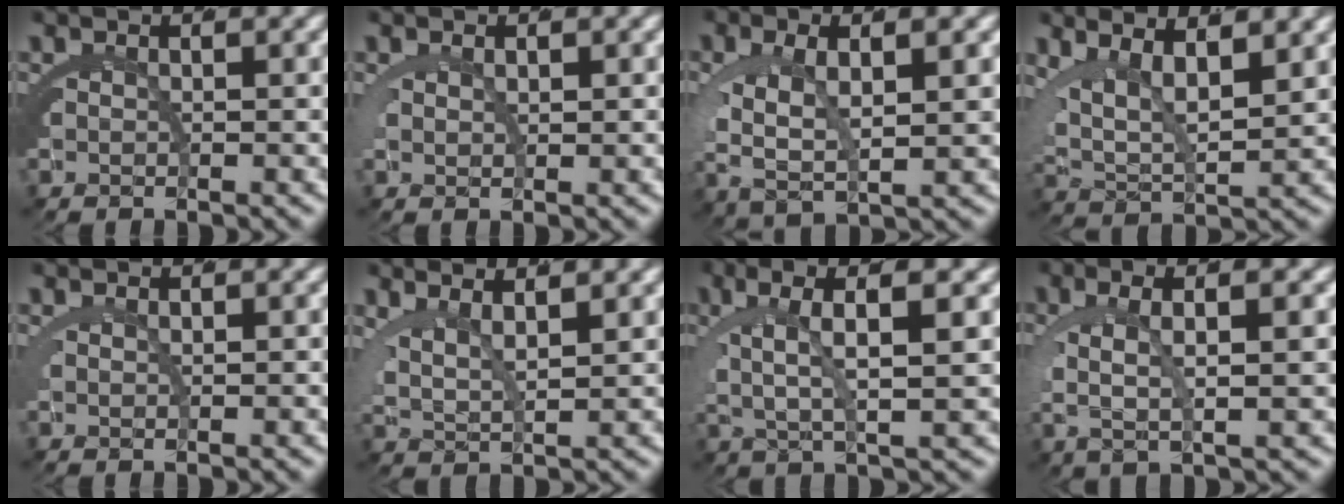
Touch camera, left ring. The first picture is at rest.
{"total": 0.9, "force": [0.6, -0.3, 0.6], "torque": [-0.016, -0.011, 0.020]}
{"total": 5.8, "force": [0.1, 3.3, 4.7], "torque": [-0.112, -0.019, 0.016]}
{"total": 8.5, "force": [2.0, 5.8, 5.8], "torque": [-0.117, -0.013, 0.030]}
{"total": 0.7, "force": [0.4, -0.5, 0.4], "torque": [-0.009, -0.007, 0.012]}
{"total": 5.0, "force": [2.4, 2.6, 3.6], "torque": [-0.067, -0.005, 0.045]}
{"total": 5.4, "force": [1.8, 1.1, 5.0], "torque": [-0.088, 0.008, 0.034]}
{"total": 5.0, "force": [1.1, 1.3, 4.7], "torque": [-0.087, 0.003, 0.025]}